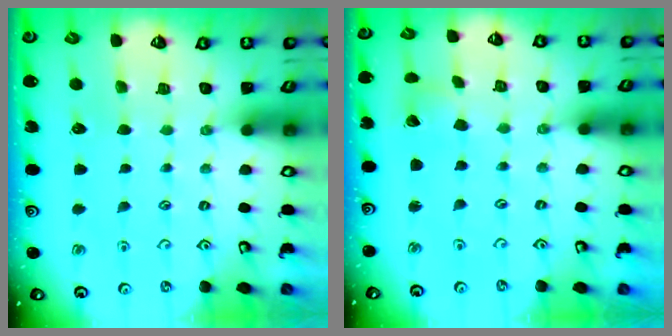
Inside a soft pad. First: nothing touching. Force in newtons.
{"total": 2.7, "press": 2.7, "slide": 0.3}